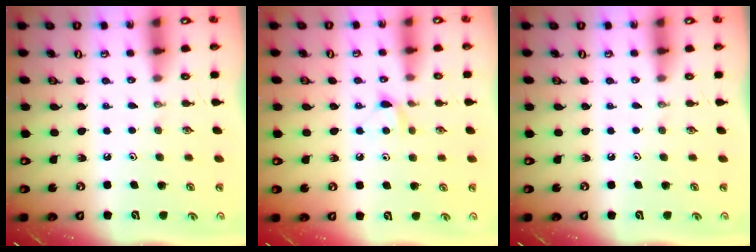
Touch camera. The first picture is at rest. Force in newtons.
{"total": 5.3, "press": 5.3, "slide": 0.7}
{"total": 0.0}